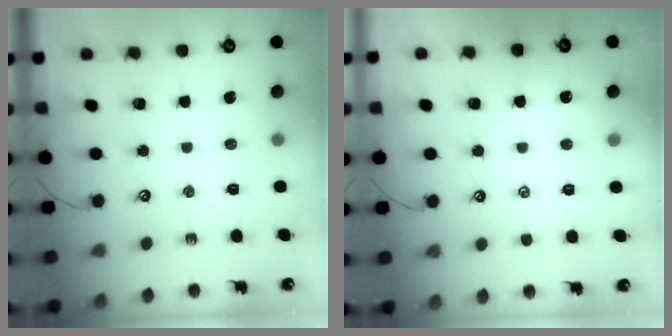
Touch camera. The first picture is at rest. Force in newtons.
{"total": 3.1, "press": 3.1, "slide": 0.1}